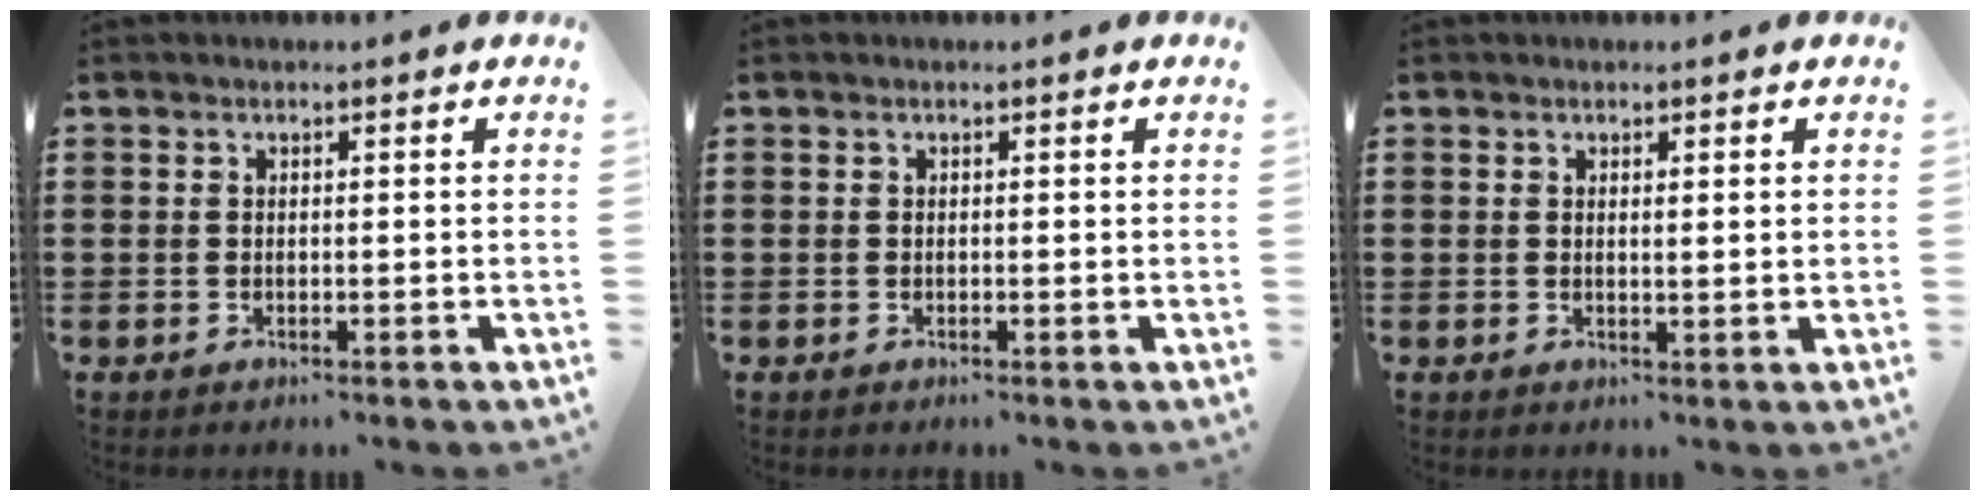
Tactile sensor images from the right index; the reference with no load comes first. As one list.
[{"total": 0.0}, {"total": 0.8, "force": [0.4, 0.0, 0.7], "torque": [-0.013, 0.000, 0.007]}]